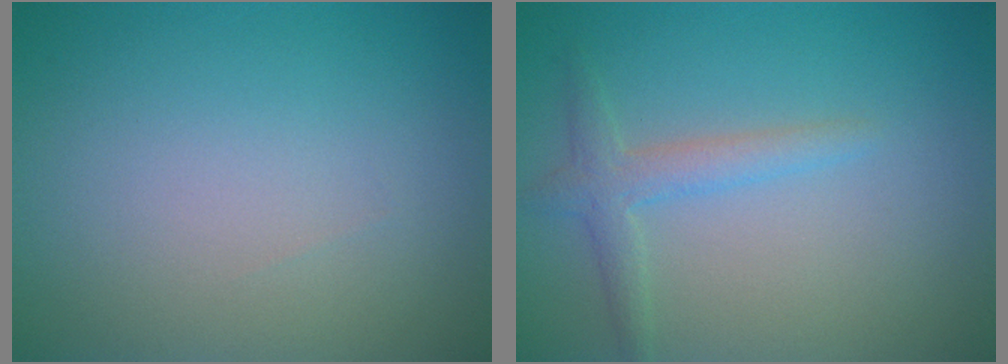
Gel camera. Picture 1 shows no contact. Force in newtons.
{"total": 2.2, "press": 2.2, "slide": 0.1}